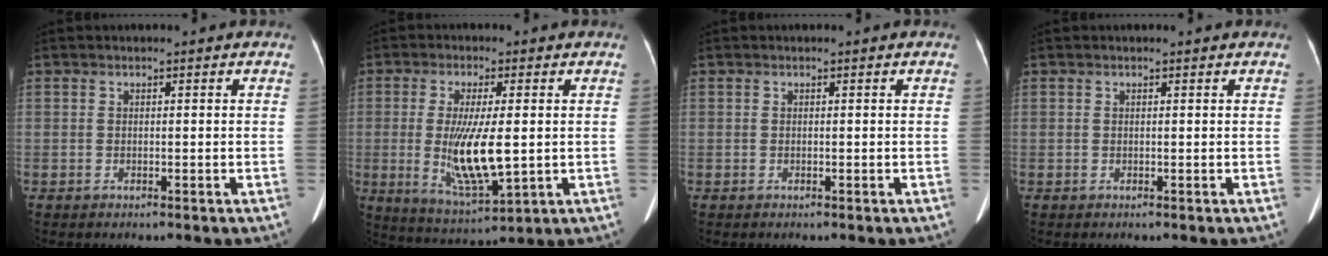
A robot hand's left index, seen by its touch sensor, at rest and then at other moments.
{"total": 10.6, "force": [-0.9, 2.4, 10.3], "torque": [-0.201, -0.023, -0.011]}
{"total": 0.0}
{"total": 0.0}